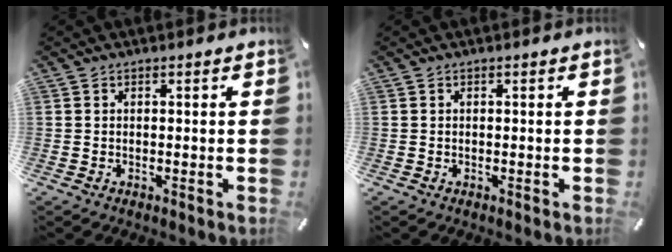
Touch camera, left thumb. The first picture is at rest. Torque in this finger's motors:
{"motor_torque": [-0.06, 0.06, -0.02, 0.05, 0.00]}